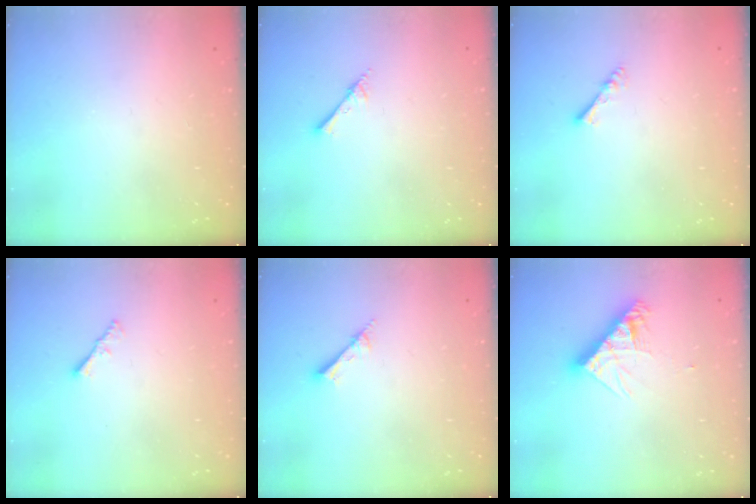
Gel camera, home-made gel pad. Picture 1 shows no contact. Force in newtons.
{"total": 3.6, "press": 3.6, "slide": 0.4}
{"total": 2.7, "press": 2.7, "slide": 0.4}
{"total": 1.3, "press": 1.2, "slide": 0.4}
{"total": 1.8, "press": 1.8, "slide": 0.0}
{"total": 10.8, "press": 10.7, "slide": 1.2}